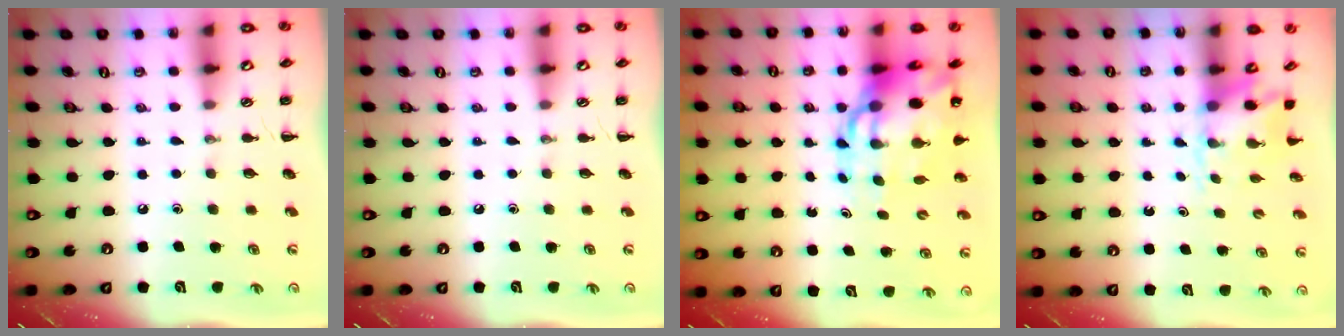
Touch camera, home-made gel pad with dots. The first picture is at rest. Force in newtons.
{"total": 0.0}
{"total": 14.4, "press": 13.9, "slide": 4.0}
{"total": 2.9, "press": 2.8, "slide": 0.7}